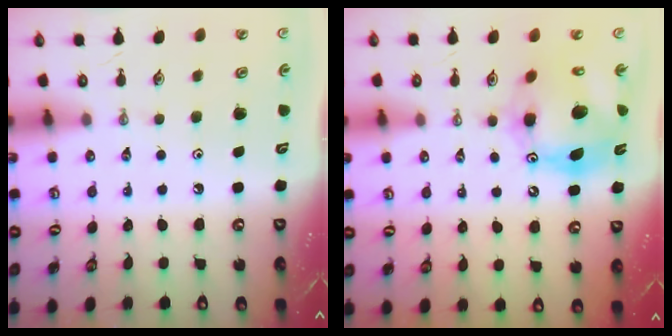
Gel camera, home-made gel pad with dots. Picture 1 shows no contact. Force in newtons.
{"total": 14.9, "press": 14.8, "slide": 1.5}